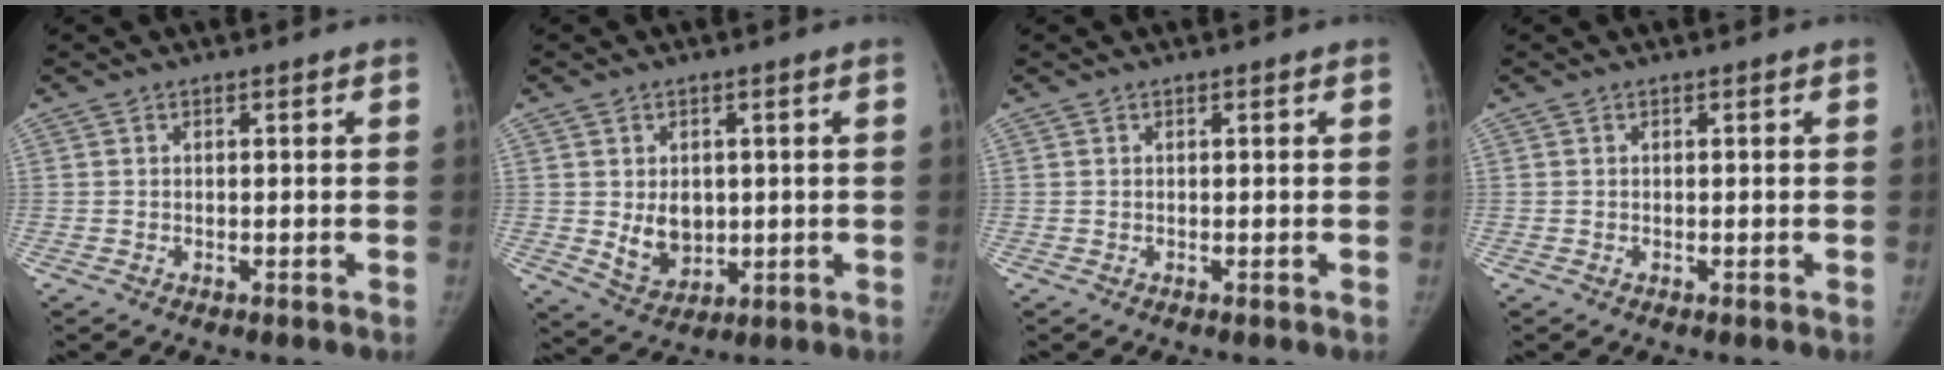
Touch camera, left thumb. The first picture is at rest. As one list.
[{"total": 7.0, "force": [0.2, 5.4, 4.4], "torque": [-0.046, -0.012, 0.021]}, {"total": 0.0}, {"total": 0.0}]